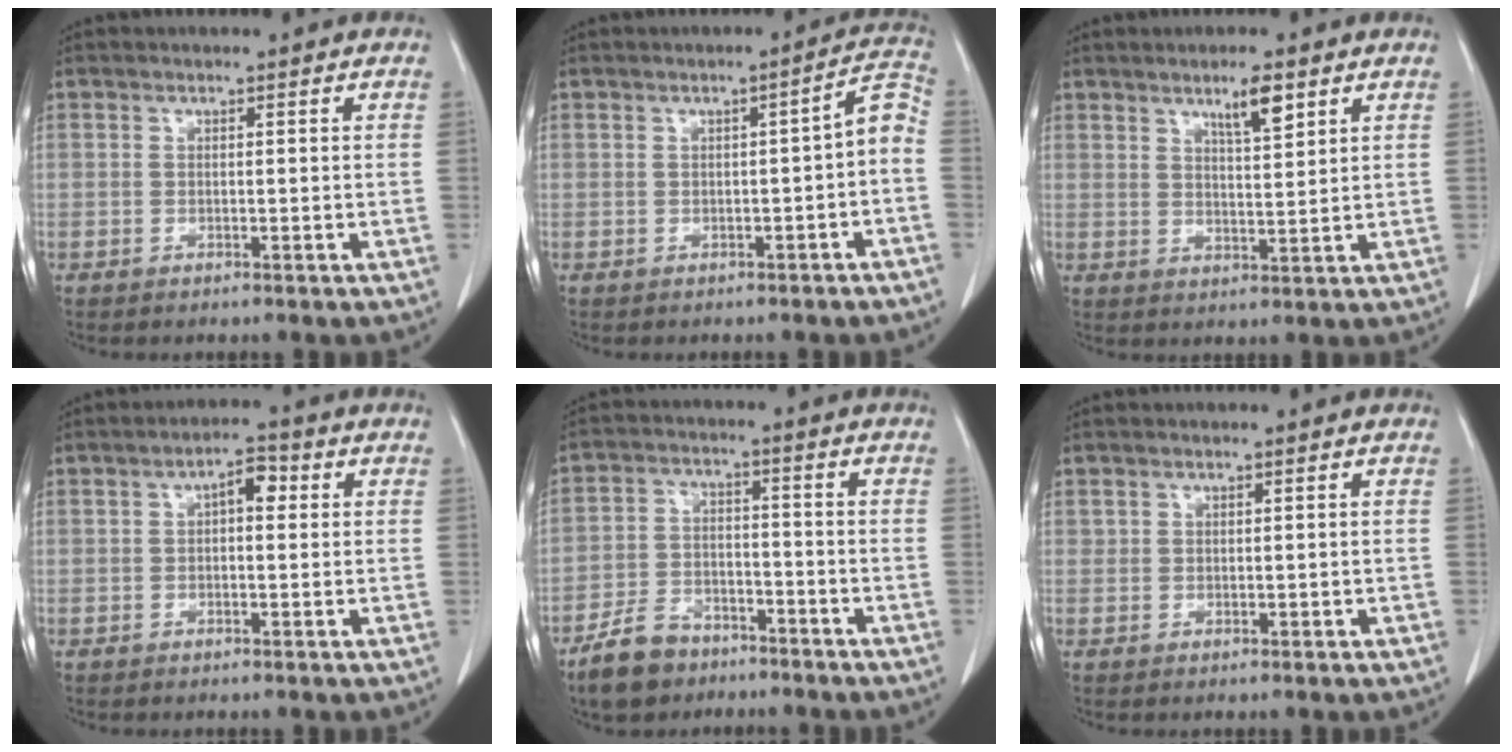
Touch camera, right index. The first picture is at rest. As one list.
[{"total": 4.8, "force": [-1.5, 1.1, 4.4], "torque": [-0.049, 0.023, -0.020]}, {"total": 4.8, "force": [3.0, 0.6, 3.6], "torque": [-0.061, -0.002, 0.052]}, {"total": 3.8, "force": [0.8, 1.7, 3.3], "torque": [-0.049, 0.018, 0.008]}, {"total": 8.0, "force": [-6.0, 4.4, 3.0], "torque": [-0.069, -0.001, -0.108]}, {"total": 0.7, "force": [0.2, 0.6, 0.3], "torque": [-0.003, 0.001, 0.006]}]